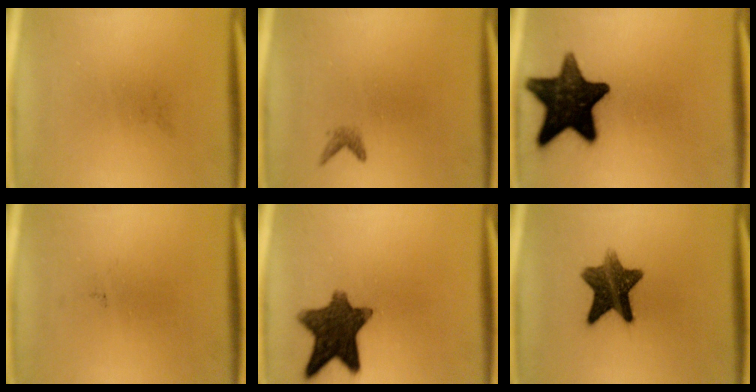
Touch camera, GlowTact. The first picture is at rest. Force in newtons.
{"total": 0.9}
{"total": 15.9}
{"total": 0.0}
{"total": 11.6}
{"total": 10.5}